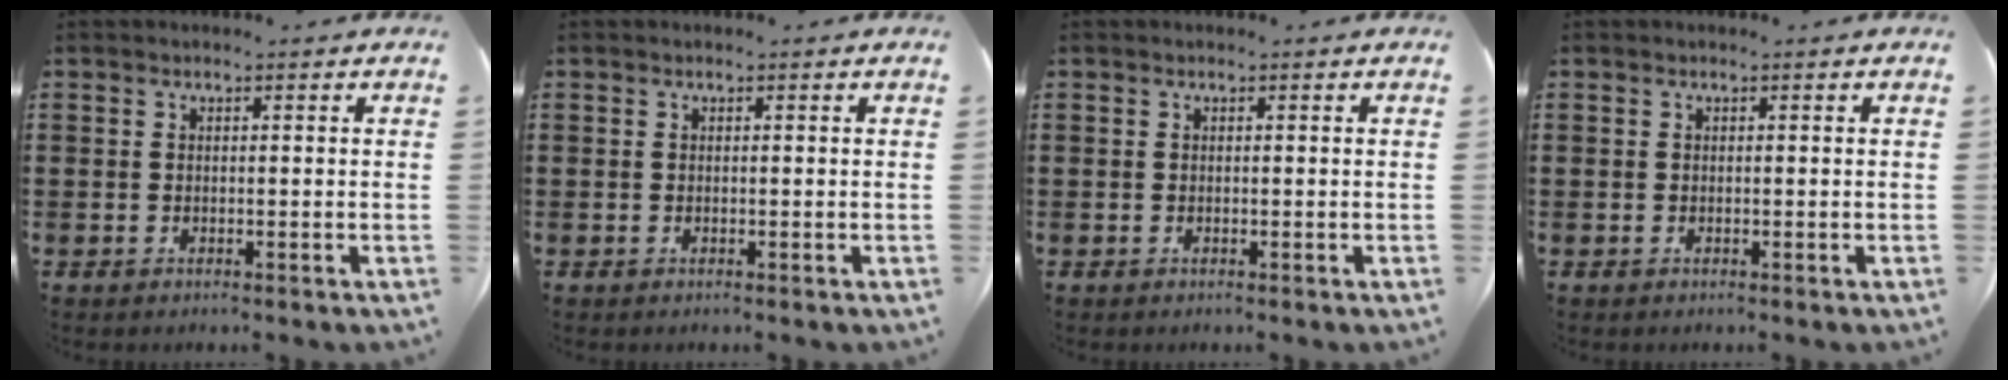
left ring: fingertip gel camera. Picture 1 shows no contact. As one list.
[{"total": 0.0}, {"total": 0.0}, {"total": 0.0}]